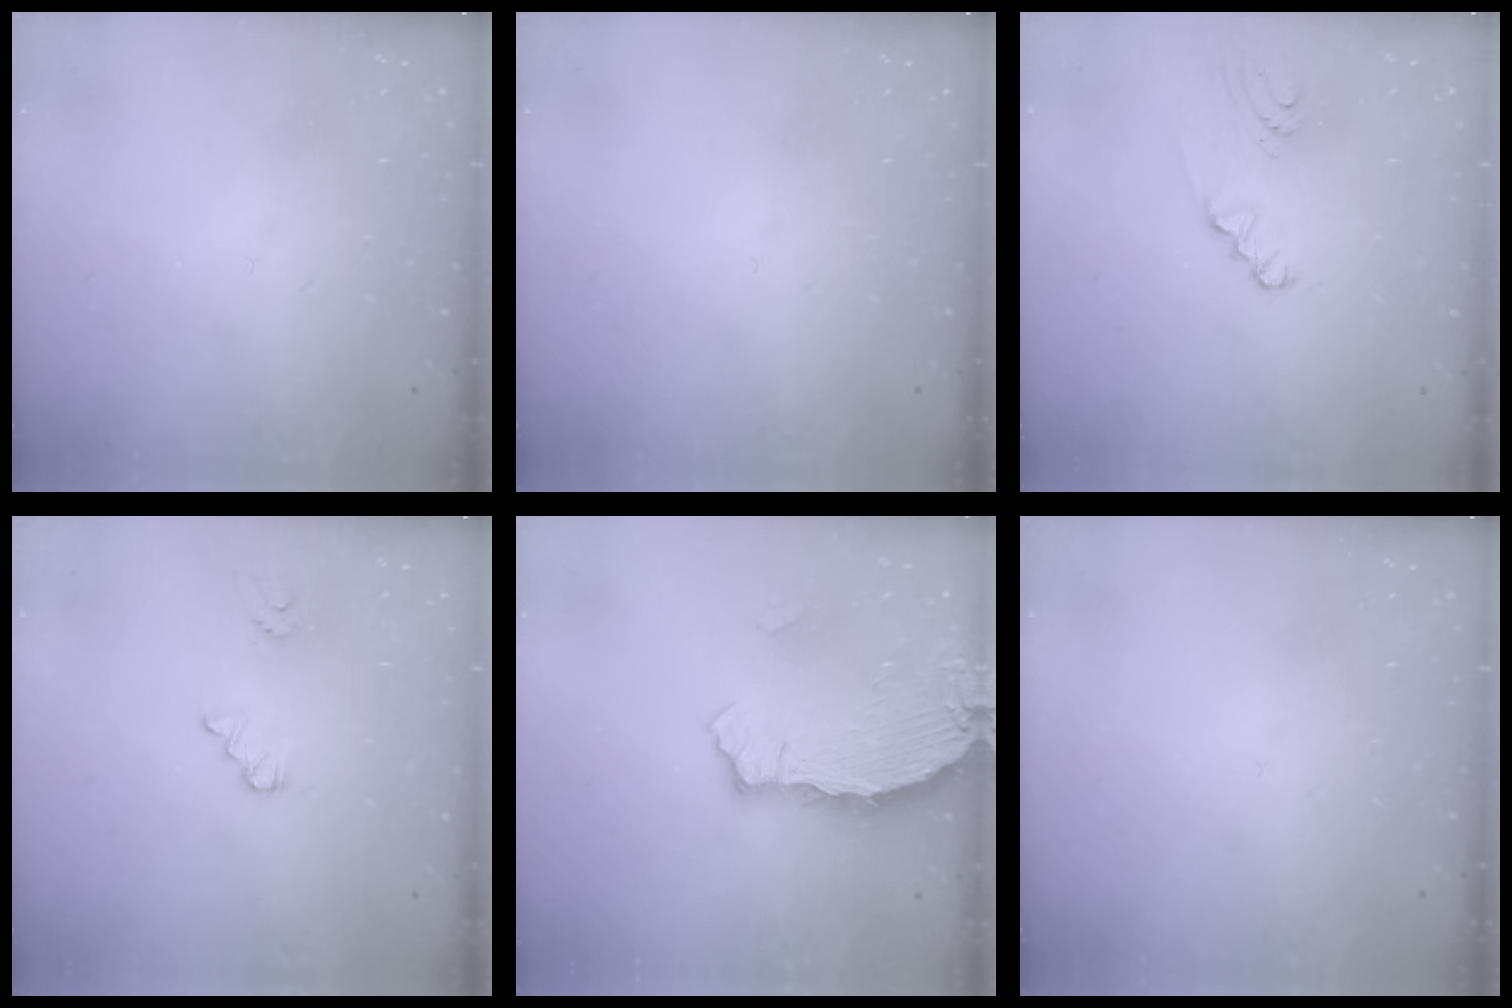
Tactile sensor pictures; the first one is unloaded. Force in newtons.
{"total": 0.0}
{"total": 1.2, "press": 1.2, "slide": 0.1}
{"total": 1.1, "press": 1.1, "slide": 0.1}
{"total": 3.4, "press": 3.4, "slide": 0.4}
{"total": 0.0}